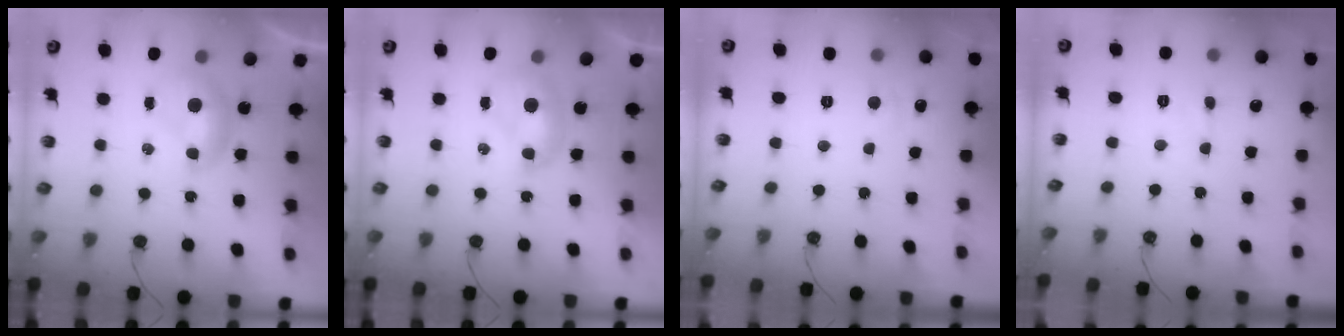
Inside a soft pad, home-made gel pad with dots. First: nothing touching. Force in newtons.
{"total": 1.5, "press": 1.5, "slide": 0.1}
{"total": 0.7, "press": 0.1, "slide": 0.7}
{"total": 0.0}